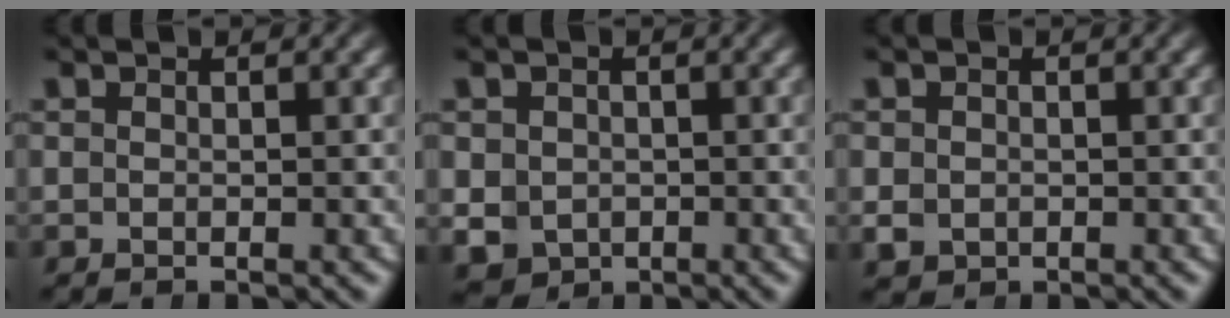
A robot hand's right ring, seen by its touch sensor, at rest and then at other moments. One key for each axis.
{"total": 6.0, "fx": -1.8, "fy": 5.4, "fz": 2.1, "tx": -0.047, "ty": -0.037, "tz": -0.010}
{"total": 1.8, "fx": -0.4, "fy": 1.6, "fz": 0.7, "tx": -0.017, "ty": -0.014, "tz": 0.004}